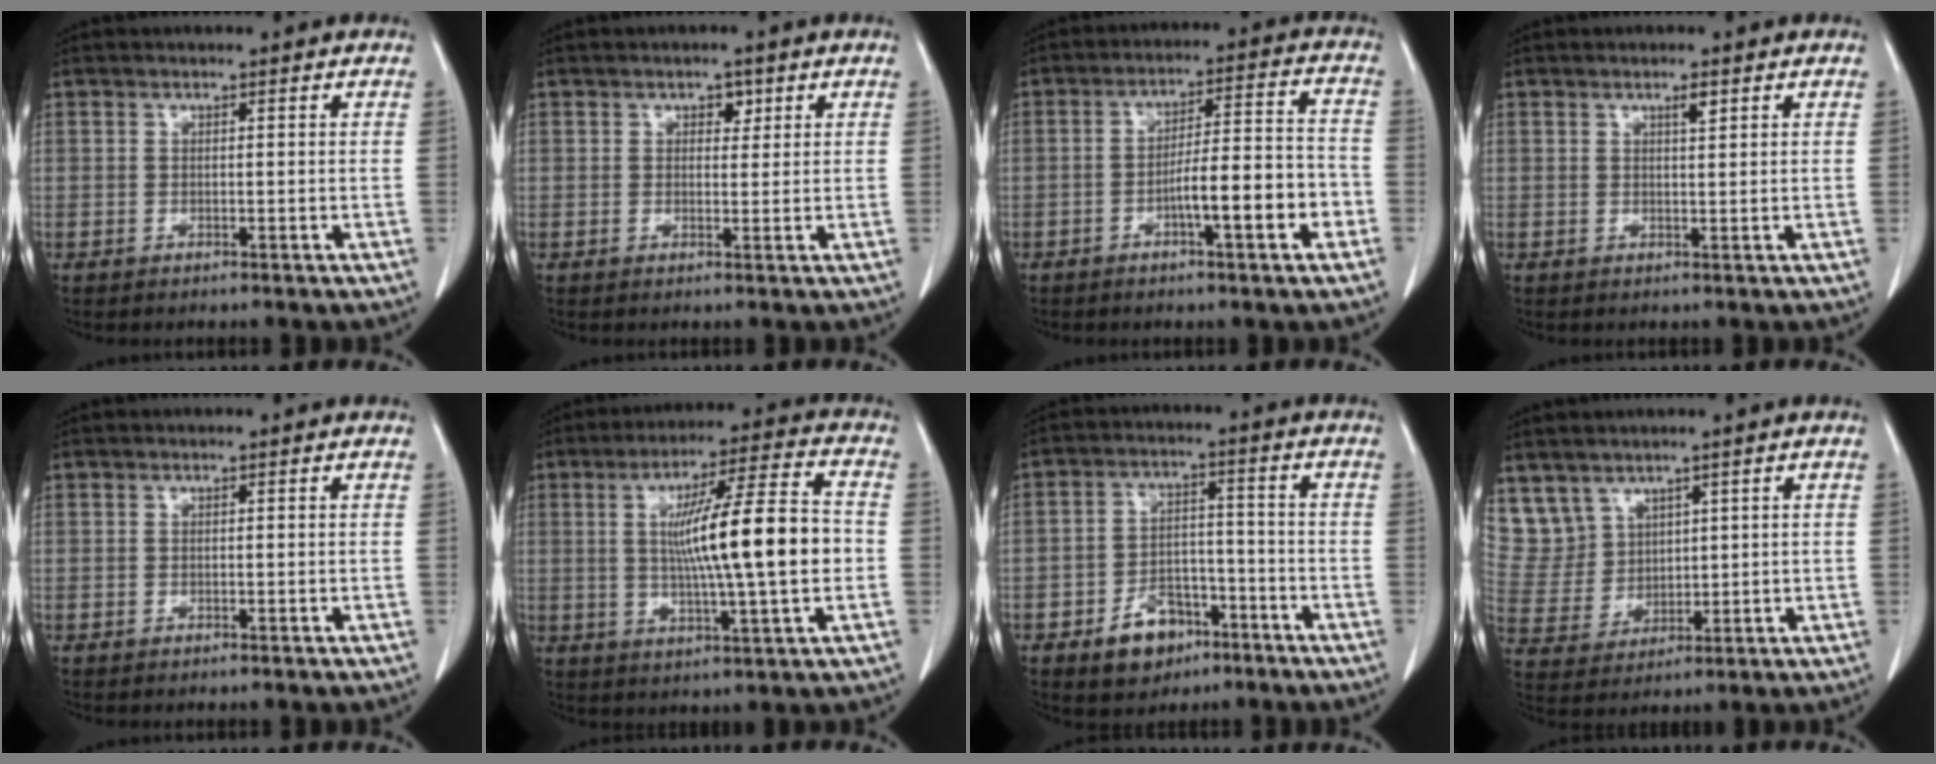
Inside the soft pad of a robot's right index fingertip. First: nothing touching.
{"total": 1.9, "force": [0.9, 1.3, 1.1], "torque": [-0.012, 0.002, 0.011]}
{"total": 9.9, "force": [-3.8, 1.1, 9.1], "torque": [-0.141, 0.018, -0.057]}
{"total": 1.5, "force": [0.9, 0.2, 1.2], "torque": [-0.022, -0.003, 0.014]}
{"total": 0.0}
{"total": 15.4, "force": [-0.1, 0.5, 15.3], "torque": [-0.252, 0.009, -0.002]}
{"total": 7.9, "force": [-4.5, 5.2, 3.7], "torque": [-0.061, 0.017, -0.068]}
{"total": 8.6, "force": [5.7, 6.3, 0.7], "torque": [-0.027, 0.022, 0.136]}